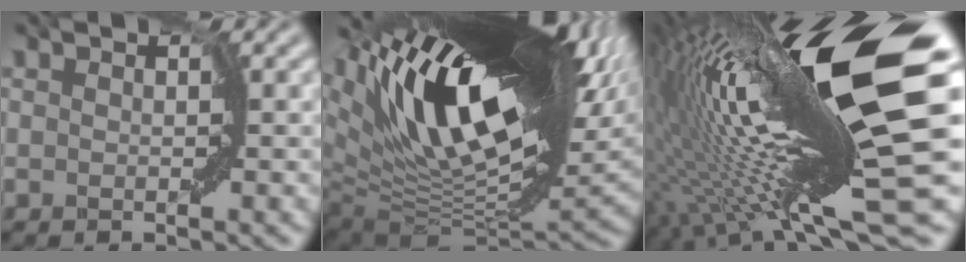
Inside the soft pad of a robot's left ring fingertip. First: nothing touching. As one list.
[{"total": 19.5, "force": [8.5, 6.8, 16.2], "torque": [-0.254, 0.038, 0.141]}, {"total": 20.5, "force": [3.8, 3.7, 19.8], "torque": [-0.337, -0.006, 0.073]}]